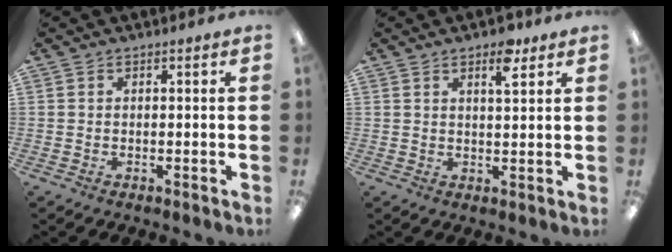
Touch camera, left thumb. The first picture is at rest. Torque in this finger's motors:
{"motor_torque": [-0.23, -0.11, -0.17, 0.24, 0.08]}